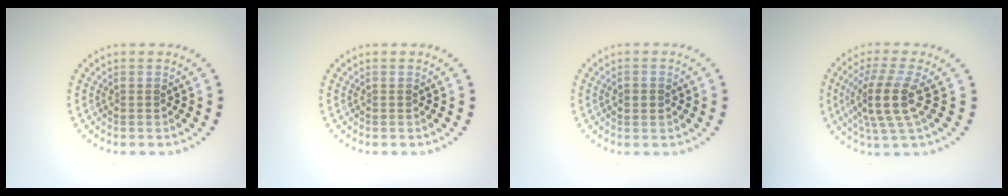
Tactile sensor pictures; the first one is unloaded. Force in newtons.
{"total": 0.0}
{"total": 1.5, "press": 1.4, "slide": 0.2}
{"total": 4.3, "press": 3.3, "slide": 2.7}